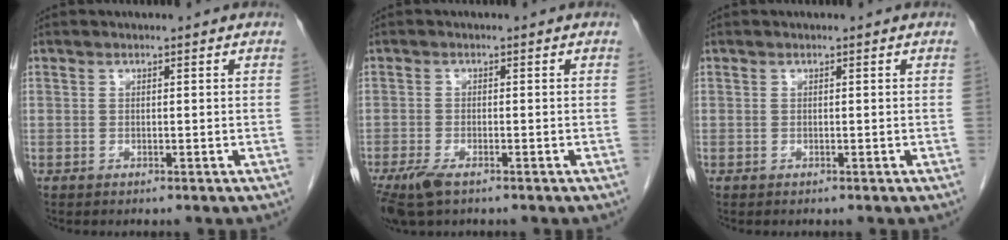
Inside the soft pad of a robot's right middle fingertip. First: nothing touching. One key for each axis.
{"total": 4.6, "fx": -3.0, "fy": 1.5, "fz": 3.1, "tx": -0.068, "ty": -0.011, "tz": -0.053}
{"total": 0.0}